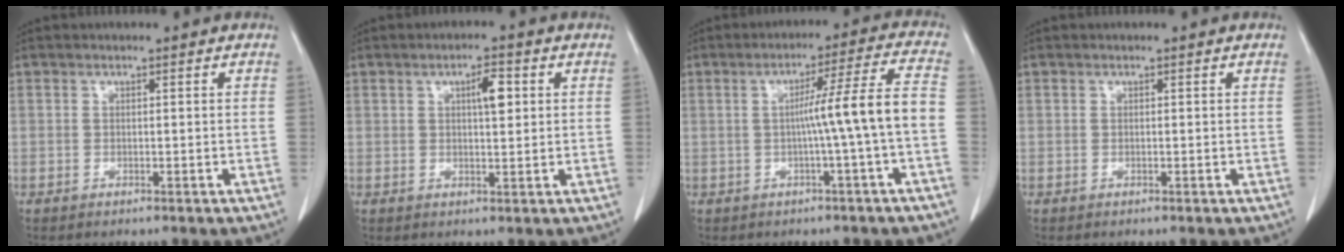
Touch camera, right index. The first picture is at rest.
{"total": 3.7, "force": [1.2, 1.0, 3.4], "torque": [-0.054, 0.004, 0.018]}
{"total": 8.6, "force": [-1.4, -1.7, 8.3], "torque": [-0.122, 0.019, -0.017]}
{"total": 0.0}